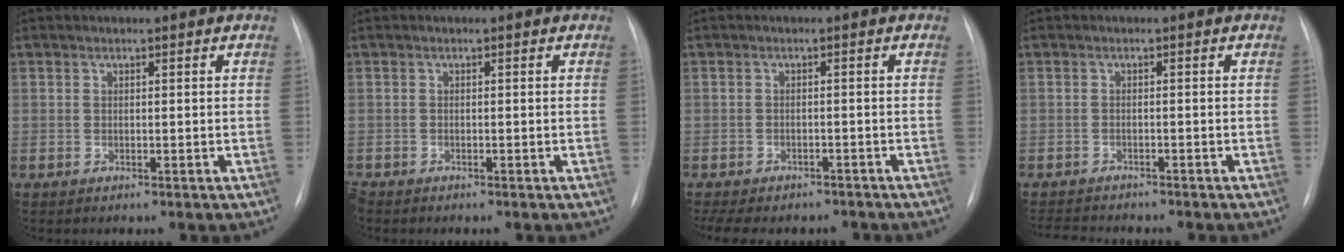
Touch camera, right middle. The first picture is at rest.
{"total": 1.1, "force": [-1.0, 0.4, 0.3], "torque": [-0.007, -0.002, -0.017]}
{"total": 11.9, "force": [-10.1, 4.7, 4.2], "torque": [-0.086, 0.004, -0.126]}
{"total": 5.6, "force": [-5.3, 0.9, 1.6], "torque": [-0.022, -0.008, -0.081]}